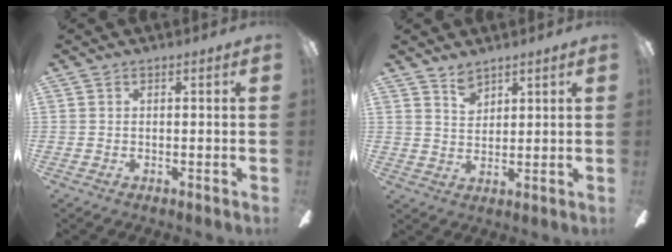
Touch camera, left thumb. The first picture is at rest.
{"total": 3.7, "force": [3.1, 1.7, 1.0], "torque": [-0.008, -0.016, 0.056]}